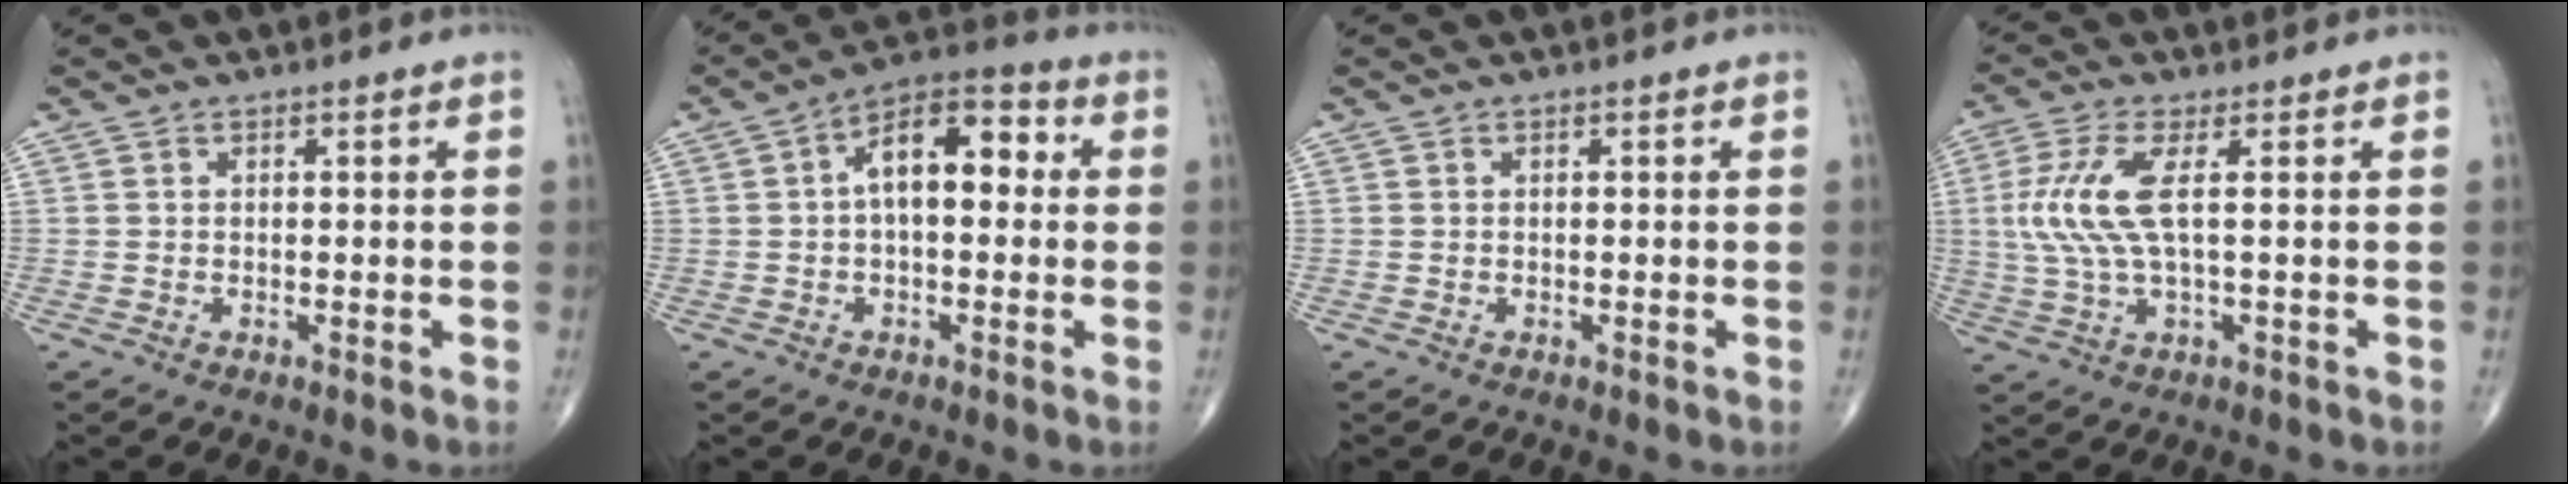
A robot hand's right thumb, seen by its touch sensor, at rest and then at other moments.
{"total": 11.4, "force": [1.2, 6.1, 9.6], "torque": [-0.131, 0.037, 0.007]}
{"total": 0.0}
{"total": 9.0, "force": [1.3, 2.5, 8.5], "torque": [-0.226, 0.003, 0.026]}